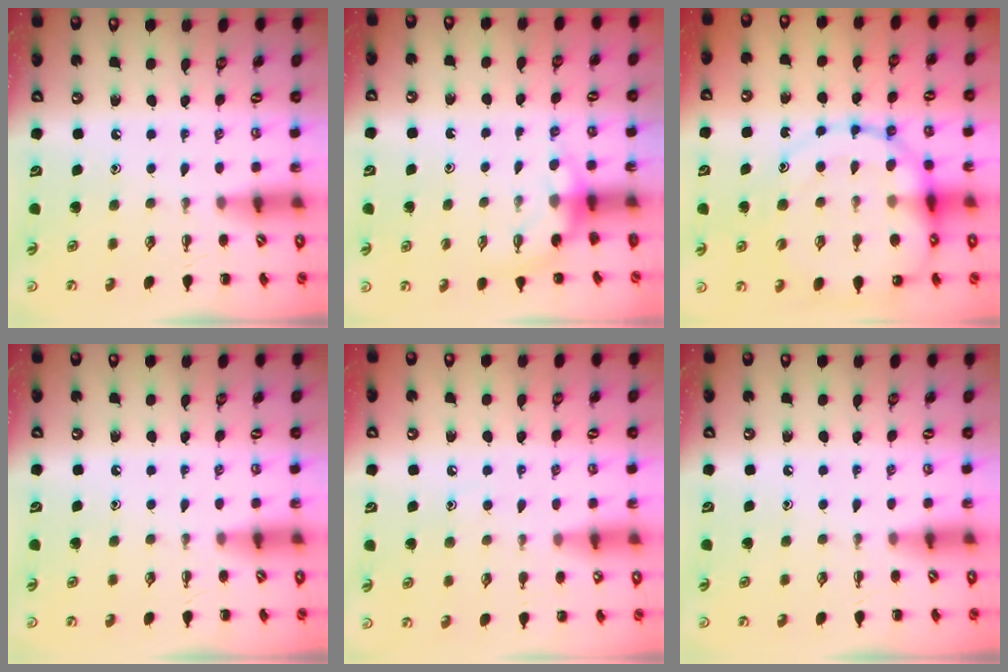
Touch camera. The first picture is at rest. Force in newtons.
{"total": 3.8, "press": 3.8, "slide": 0.3}
{"total": 18.2, "press": 17.9, "slide": 3.4}
{"total": 0.0}
{"total": 7.4, "press": 7.2, "slide": 1.8}
{"total": 0.0}